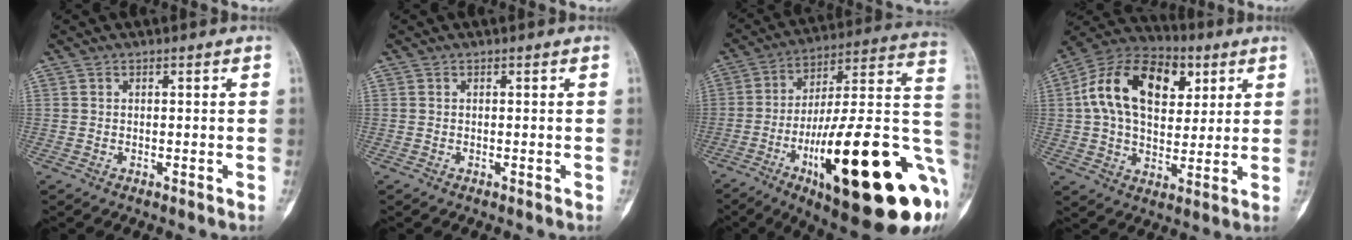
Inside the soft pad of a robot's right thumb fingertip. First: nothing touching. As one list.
[{"total": 0.0}, {"total": 35.1, "force": [-10.8, 9.1, 32.2], "torque": [-0.401, 0.026, -0.162]}, {"total": 19.8, "force": [5.5, 12.7, 14.2], "torque": [-0.215, 0.005, 0.084]}]